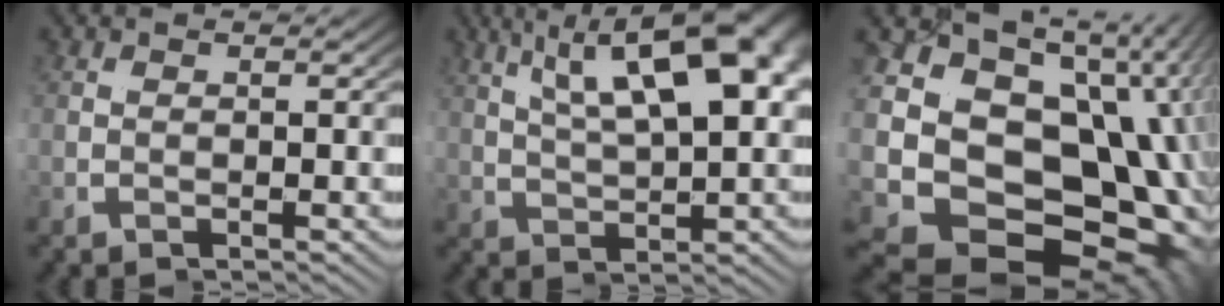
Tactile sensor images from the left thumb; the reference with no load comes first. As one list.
[{"total": 7.2, "force": [3.0, 0.5, 6.5], "torque": [-0.074, 0.040, 0.031]}, {"total": 16.0, "force": [-2.0, 10.7, 11.7], "torque": [-0.206, -0.026, -0.032]}]